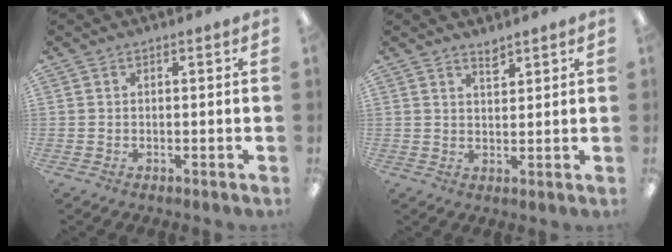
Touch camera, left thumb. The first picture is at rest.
{"total": 2.7, "force": [2.5, 0.7, 1.0], "torque": [-0.015, -0.011, 0.043]}